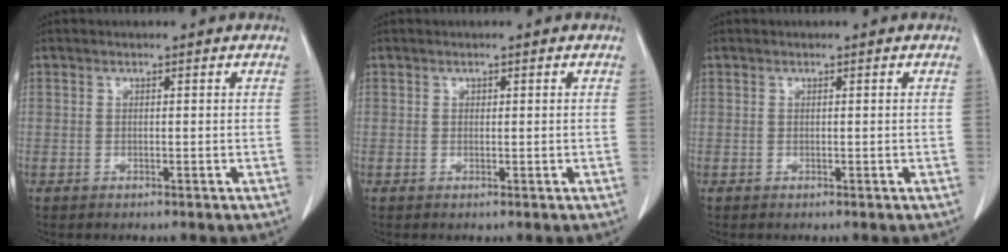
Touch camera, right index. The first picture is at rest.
{"total": 0.0}
{"total": 0.0}